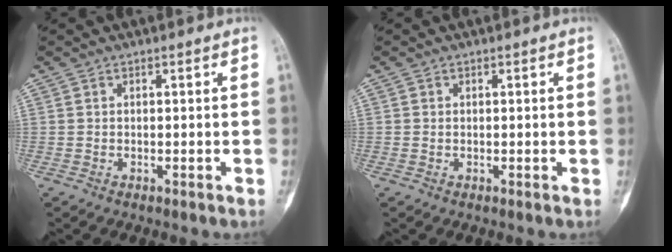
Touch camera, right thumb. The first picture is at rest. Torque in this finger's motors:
{"motor_torque": [-0.28, 0.02, 0.00, -0.16, -0.07]}